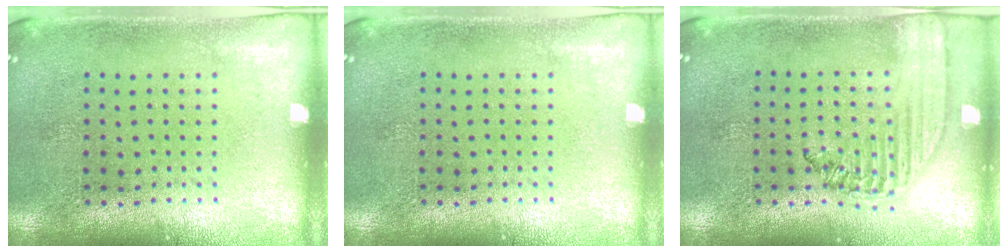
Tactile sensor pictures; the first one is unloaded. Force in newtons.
{"total": 0.0}
{"total": 1.5, "press": 1.4, "slide": 0.5}